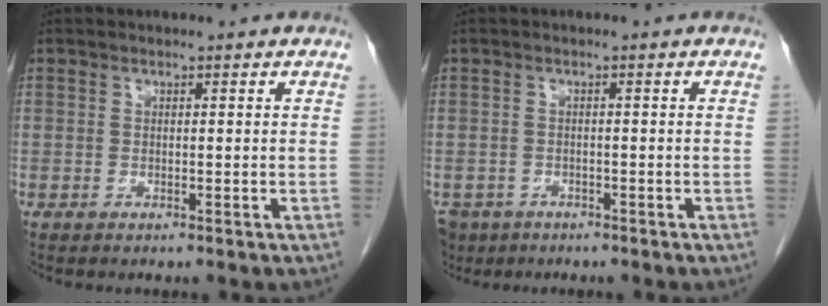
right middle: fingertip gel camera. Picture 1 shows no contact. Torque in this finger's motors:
{"motor_torque": [0.73, -0.31, 0.12, 0.01]}